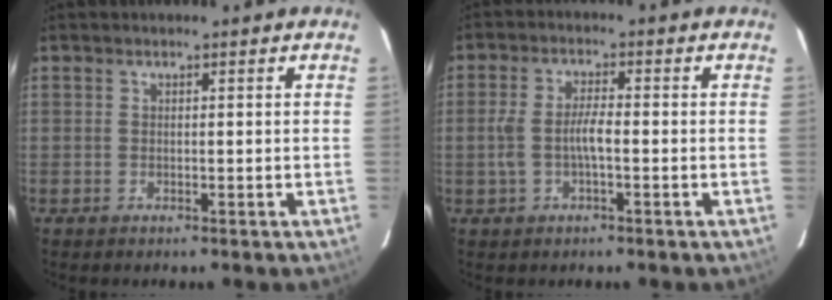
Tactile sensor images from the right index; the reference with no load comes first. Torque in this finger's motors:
{"motor_torque": [0.36, -0.07, 0.22, 0.09]}